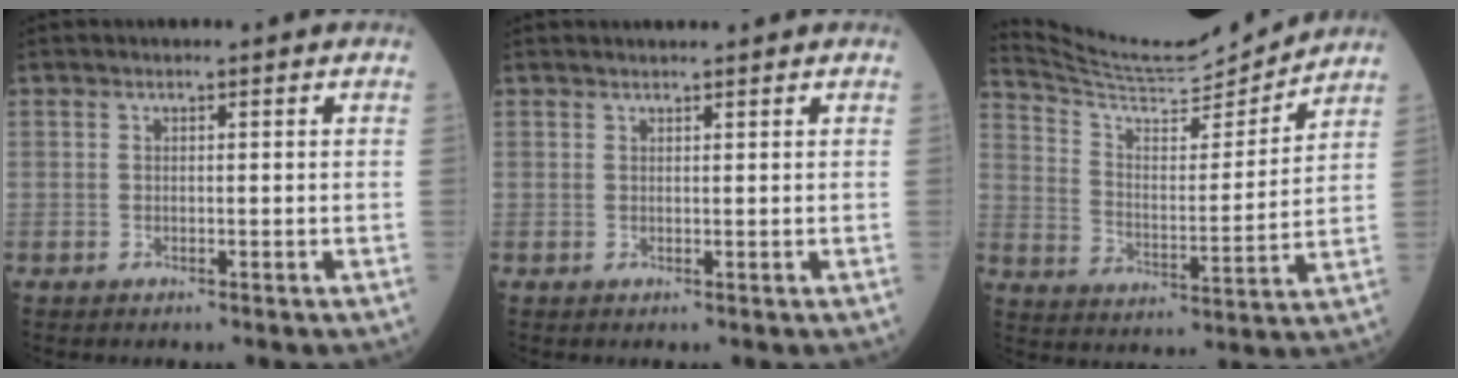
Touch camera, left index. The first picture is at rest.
{"total": 1.3, "force": [1.2, 0.0, 0.4], "torque": [-0.005, 0.010, 0.022]}
{"total": 14.2, "force": [14.0, -0.3, 2.4], "torque": [-0.058, -0.015, 0.231]}